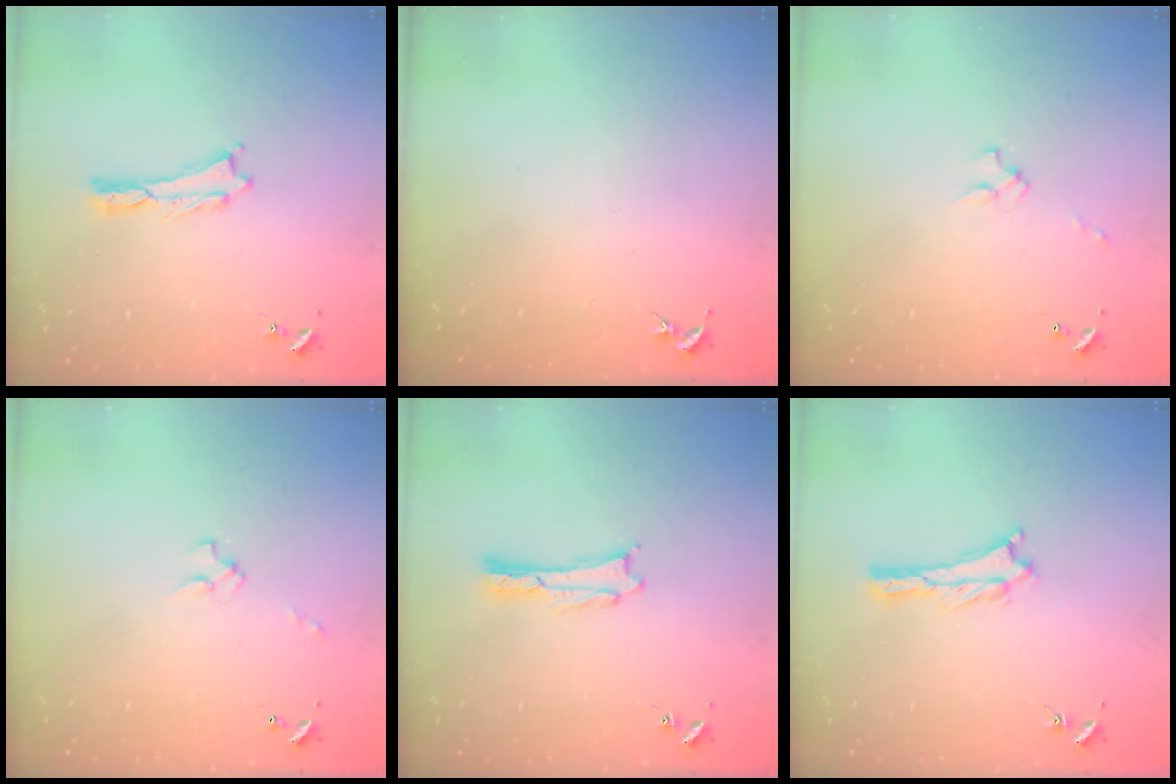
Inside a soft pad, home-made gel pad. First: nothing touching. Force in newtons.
{"total": 0.0}
{"total": 1.1, "press": 1.1, "slide": 0.2}
{"total": 1.1, "press": 1.1, "slide": 0.2}
{"total": 0.0}
{"total": 0.7, "press": 0.6, "slide": 0.2}